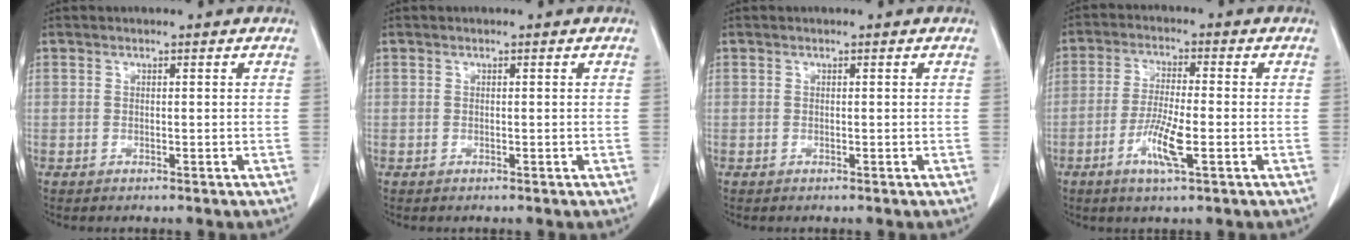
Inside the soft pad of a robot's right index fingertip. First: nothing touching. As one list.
[{"total": 0.0}, {"total": 0.0}, {"total": 7.1, "force": [-2.6, 0.9, 6.5], "torque": [-0.126, -0.009, -0.050]}]